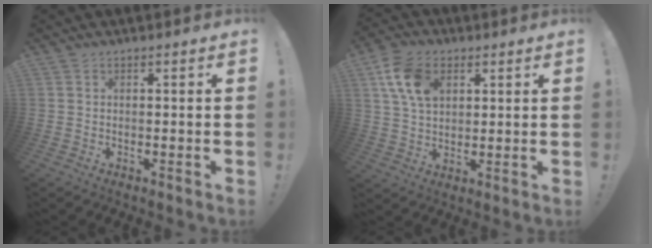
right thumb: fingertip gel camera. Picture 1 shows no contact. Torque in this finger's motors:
{"motor_torque": [0.13, 0.27, 0.60, 0.27, -0.01]}